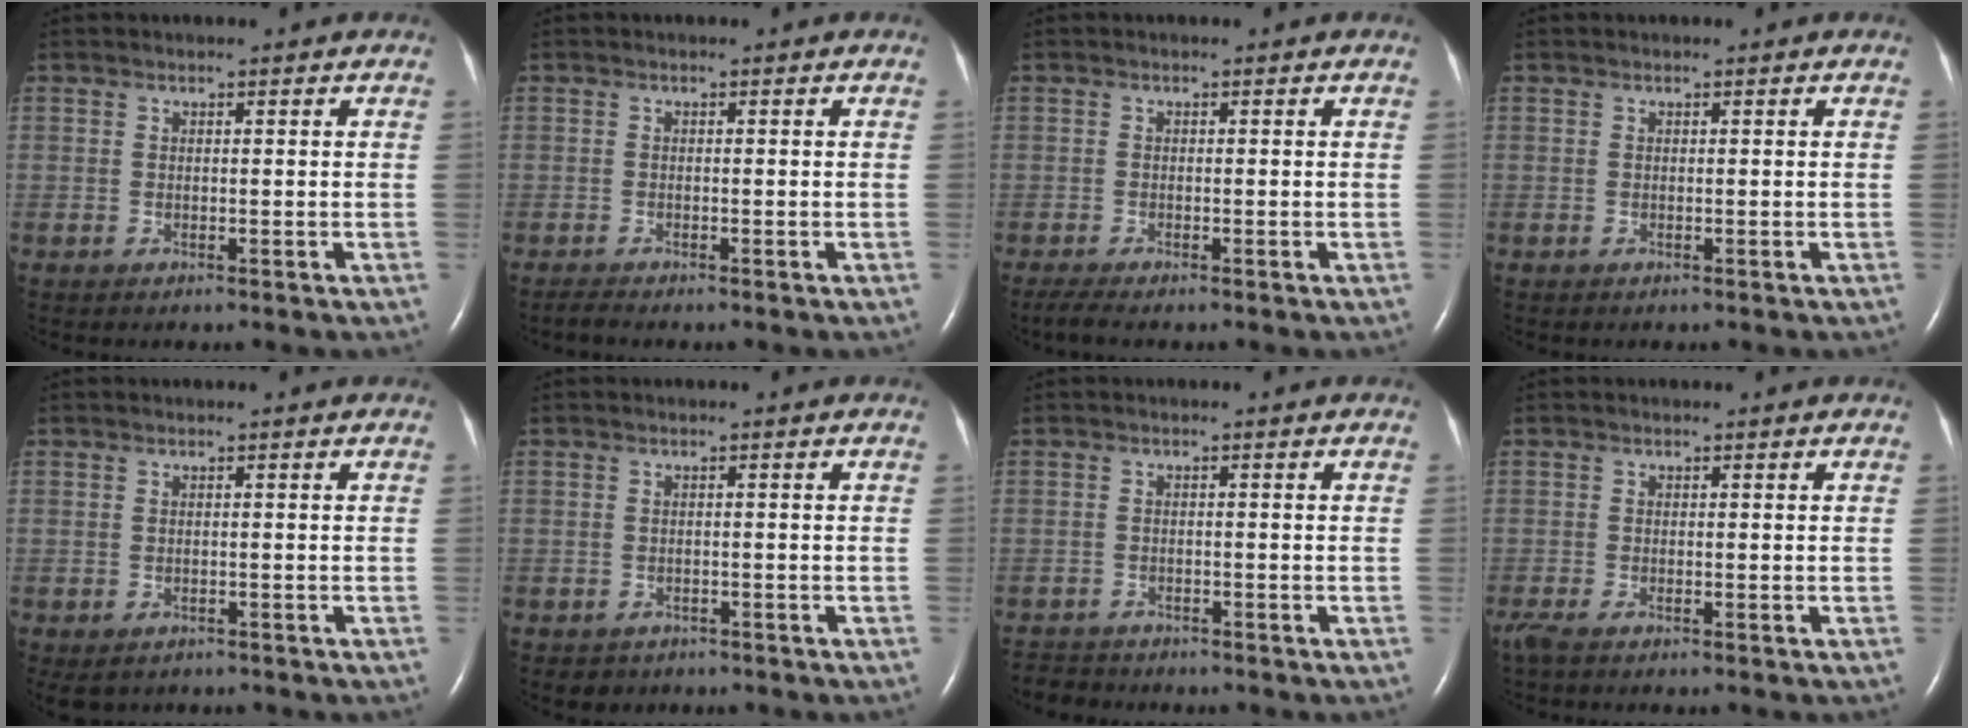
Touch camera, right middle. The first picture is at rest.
{"total": 0.9, "force": [-0.8, -0.1, 0.2], "torque": [-0.015, -0.005, -0.017]}
{"total": 2.1, "force": [-1.7, 0.0, 1.3], "torque": [-0.034, -0.009, -0.032]}
{"total": 0.0}
{"total": 3.4, "force": [-2.4, 2.2, 1.0], "torque": [-0.012, 0.000, -0.028]}
{"total": 1.9, "force": [-1.2, 1.4, 0.1], "torque": [-0.008, 0.003, -0.013]}
{"total": 3.1, "force": [-3.0, 0.8, -0.3], "torque": [0.001, -0.010, -0.052]}
{"total": 1.8, "force": [-1.3, 0.3, 1.1], "torque": [-0.031, -0.009, -0.029]}